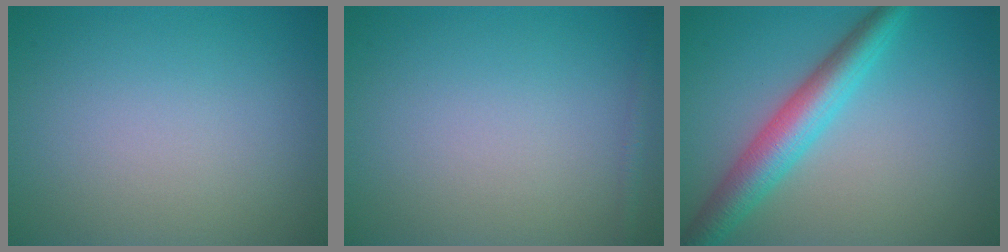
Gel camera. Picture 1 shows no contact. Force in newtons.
{"total": 0.8, "press": 0.8, "slide": 0.0}
{"total": 5.3, "press": 5.3, "slide": 0.1}